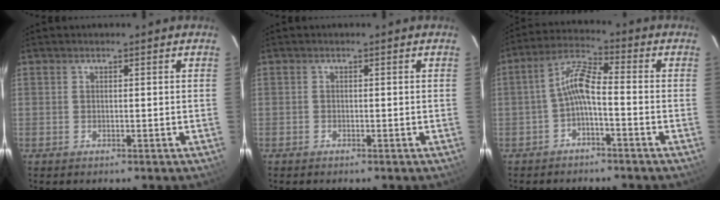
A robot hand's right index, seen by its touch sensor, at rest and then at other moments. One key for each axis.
{"total": 0.5, "fx": -0.5, "fy": 0.3, "fz": 0.0, "tx": -0.002, "ty": 0.002, "tz": -0.010}
{"total": 5.7, "fx": -2.3, "fy": 1.3, "fz": 5.0, "tx": -0.119, "ty": 0.020, "tz": -0.044}